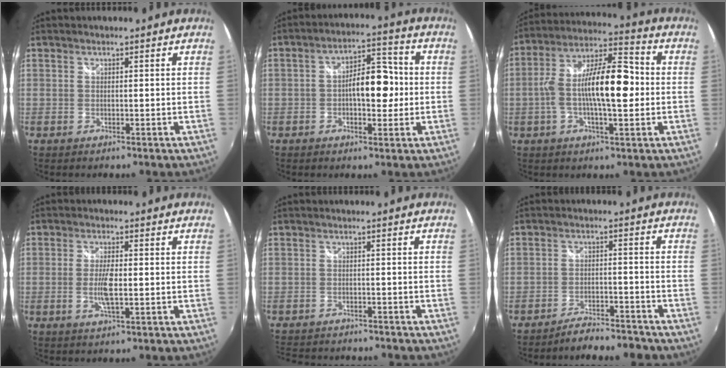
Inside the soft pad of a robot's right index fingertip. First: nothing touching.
{"total": 8.9, "force": [-0.8, 4.4, 7.7], "torque": [-0.126, 0.024, -0.009]}
{"total": 14.5, "force": [-0.9, 4.5, 13.7], "torque": [-0.251, 0.019, -0.021]}
{"total": 4.4, "force": [-0.5, 0.9, 4.2], "torque": [-0.084, -0.001, -0.009]}
{"total": 8.9, "force": [-8.2, 2.2, 2.8], "torque": [-0.076, -0.011, -0.122]}
{"total": 7.1, "force": [-6.8, 1.4, 1.8], "torque": [-0.052, 0.012, -0.094]}